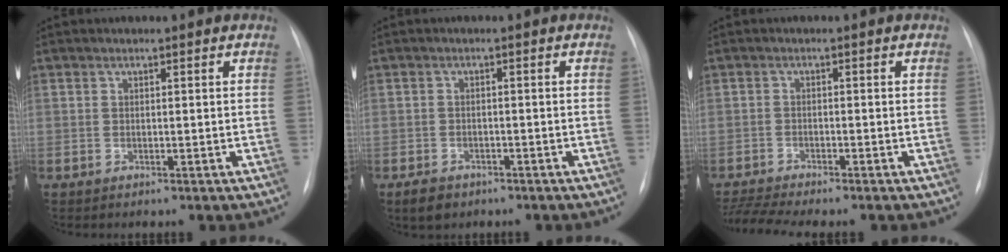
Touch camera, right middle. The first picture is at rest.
{"total": 3.1, "force": [-2.2, 1.9, 1.2], "torque": [-0.024, -0.001, -0.029]}
{"total": 5.9, "force": [-5.4, -0.7, 2.3], "torque": [-0.042, -0.012, -0.091]}